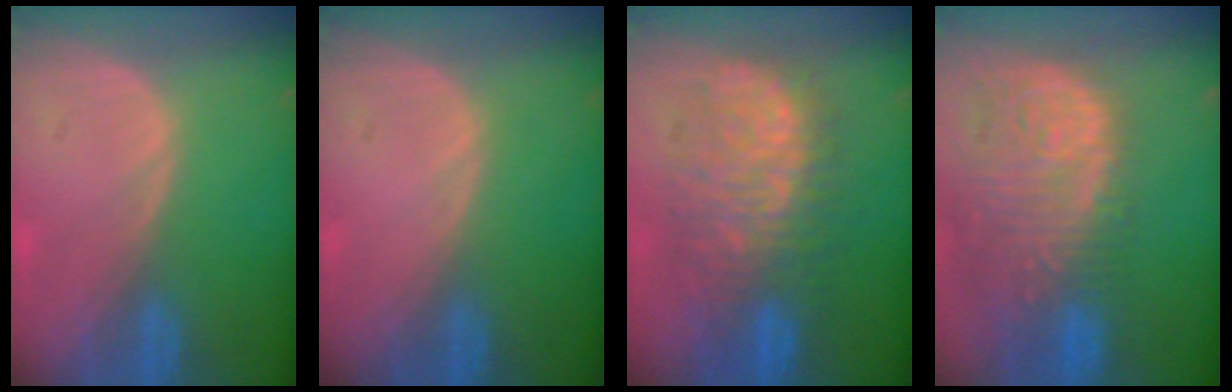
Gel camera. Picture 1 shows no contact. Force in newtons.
{"total": 0.0}
{"total": 11.0, "press": 10.9, "slide": 1.3}
{"total": 14.4, "press": 11.8, "slide": 8.2}